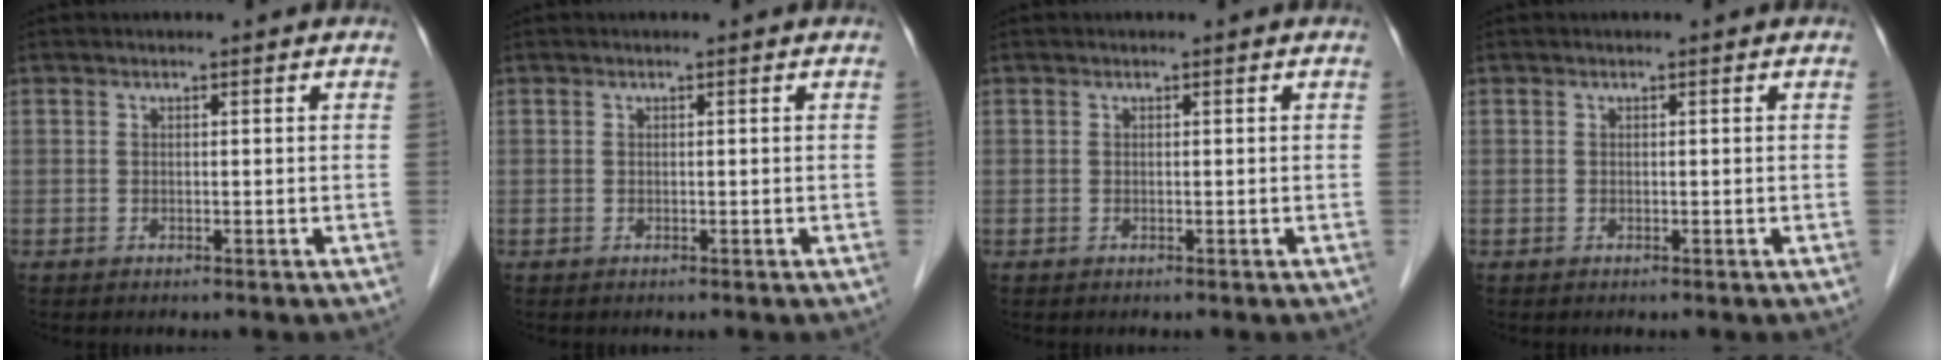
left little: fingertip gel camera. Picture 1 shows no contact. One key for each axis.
{"total": 0.0}
{"total": 0.0}
{"total": 0.0}